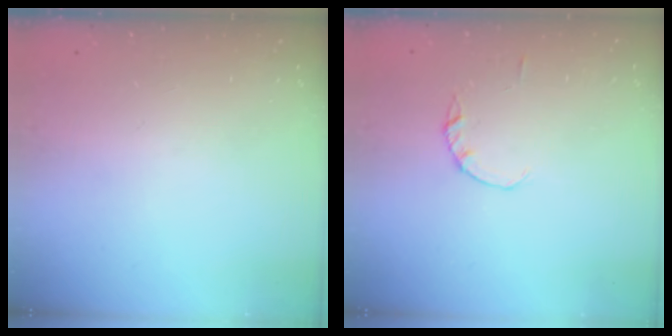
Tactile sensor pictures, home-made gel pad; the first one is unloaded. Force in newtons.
{"total": 1.4, "press": 1.3, "slide": 0.3}